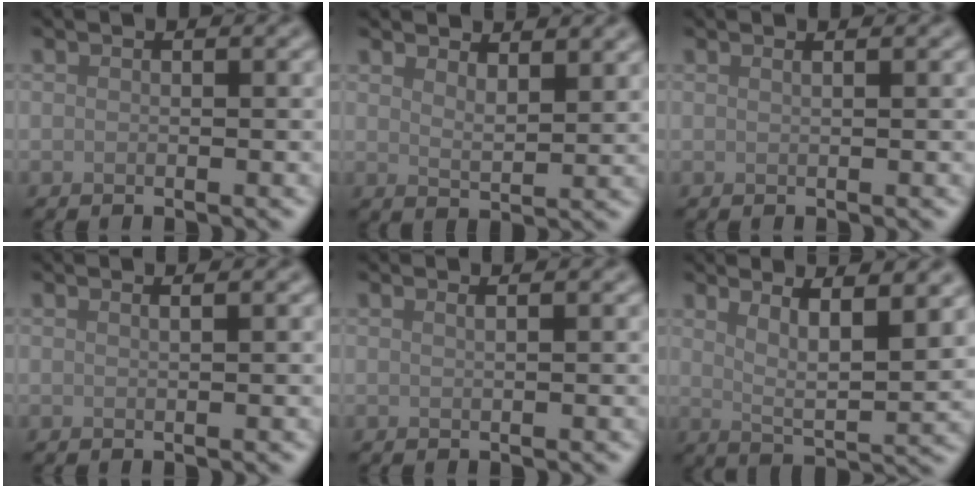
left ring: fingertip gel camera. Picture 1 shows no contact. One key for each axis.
{"total": 2.9, "fx": 2.4, "fy": 0.9, "fz": 1.4, "tx": -0.026, "ty": -0.002, "tz": 0.043}
{"total": 1.1, "fx": 0.7, "fy": 0.5, "fz": 0.7, "tx": -0.001, "ty": -0.002, "tz": -0.001}
{"total": 1.4, "fx": 0.9, "fy": 0.6, "fz": 0.9, "tx": 0.001, "ty": -0.001, "tz": -0.002}
{"total": 1.6, "fx": 1.0, "fy": 0.8, "fz": 1.0, "tx": 0.002, "ty": 0.000, "tz": -0.004}
{"total": 6.7, "fx": 3.5, "fy": 1.9, "fz": 5.4, "tx": -0.079, "ty": -0.006, "tz": 0.063}